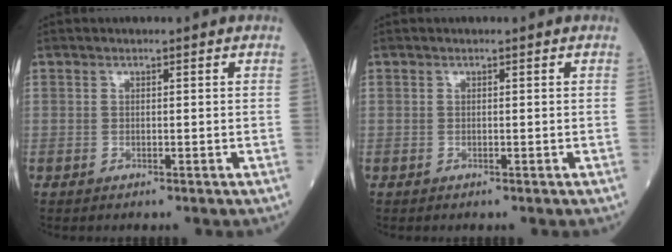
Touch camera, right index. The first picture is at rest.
{"total": 0.0}